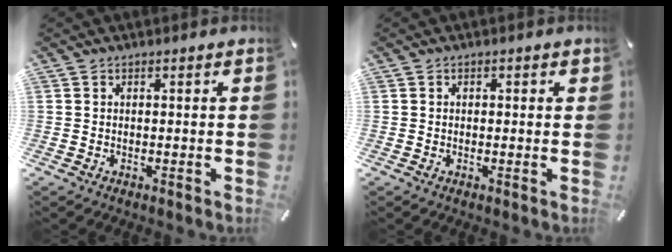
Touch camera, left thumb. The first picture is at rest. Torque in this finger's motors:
{"motor_torque": [-0.06, -0.33, 0.00, 0.16, -0.01]}